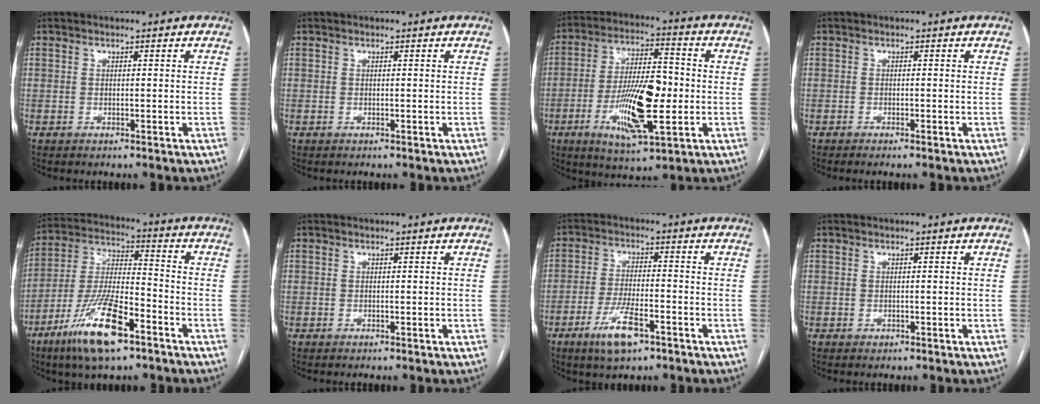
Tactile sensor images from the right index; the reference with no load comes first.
{"total": 0.0}
{"total": 14.5, "force": [-3.0, 3.9, 13.7], "torque": [-0.253, 0.002, -0.049]}
{"total": 0.9, "force": [-0.7, -0.2, 0.6], "torque": [-0.010, 0.001, -0.013]}
{"total": 14.6, "force": [-8.5, 3.1, 11.5], "torque": [-0.233, -0.018, -0.154]}
{"total": 0.0}
{"total": 7.6, "force": [-4.3, 1.7, 5.9], "torque": [-0.117, -0.009, -0.074]}
{"total": 0.0}